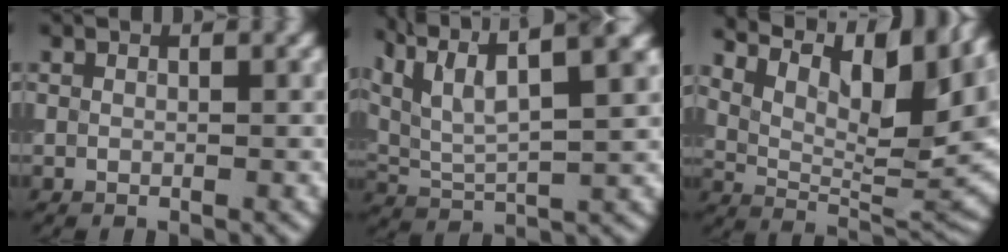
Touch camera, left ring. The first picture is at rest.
{"total": 11.8, "force": [6.9, 4.5, 8.5], "torque": [-0.167, 0.036, 0.095]}
{"total": 12.9, "force": [7.6, 4.8, 9.3], "torque": [-0.141, 0.022, 0.130]}